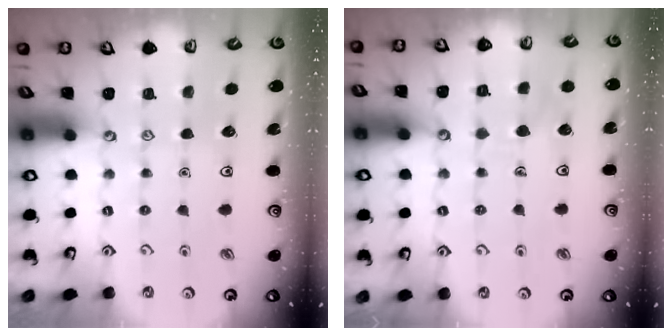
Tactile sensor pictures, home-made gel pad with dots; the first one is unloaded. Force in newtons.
{"total": 5.1, "press": 5.1, "slide": 0.3}